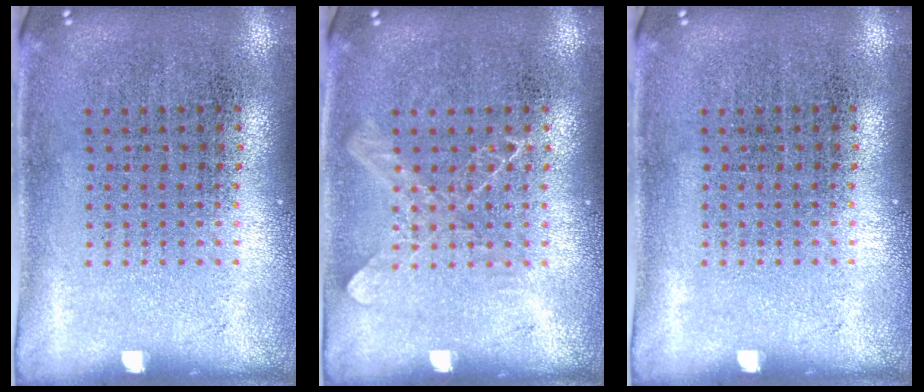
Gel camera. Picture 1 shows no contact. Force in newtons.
{"total": 1.1, "press": 1.1, "slide": 0.2}
{"total": 0.0}